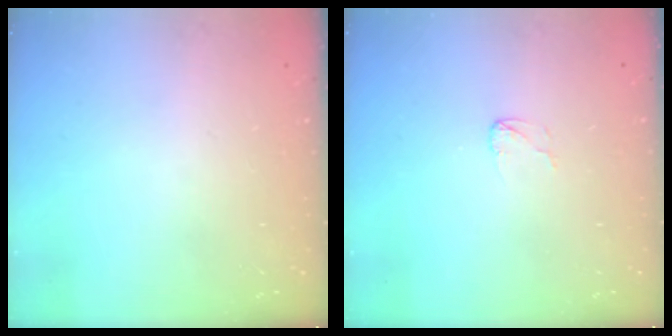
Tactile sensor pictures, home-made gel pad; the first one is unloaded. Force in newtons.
{"total": 2.7, "press": 2.7, "slide": 0.2}